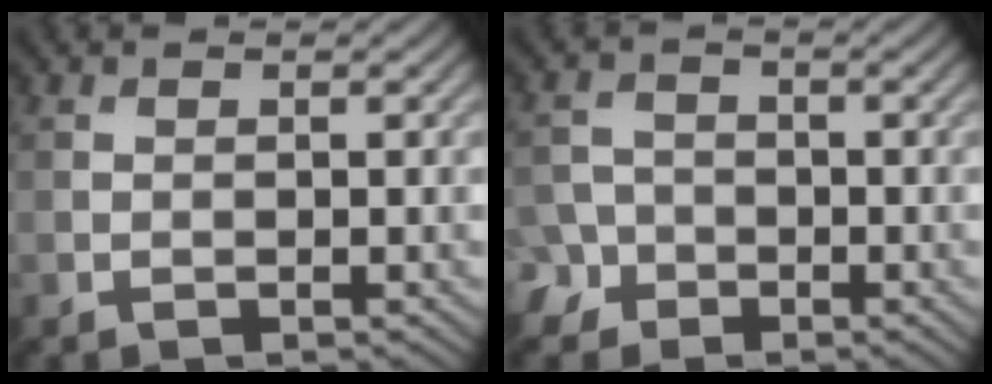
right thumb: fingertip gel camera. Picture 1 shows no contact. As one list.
[{"total": 3.7, "force": [-2.1, 2.9, 1.0], "torque": [-0.020, -0.001, -0.049]}]